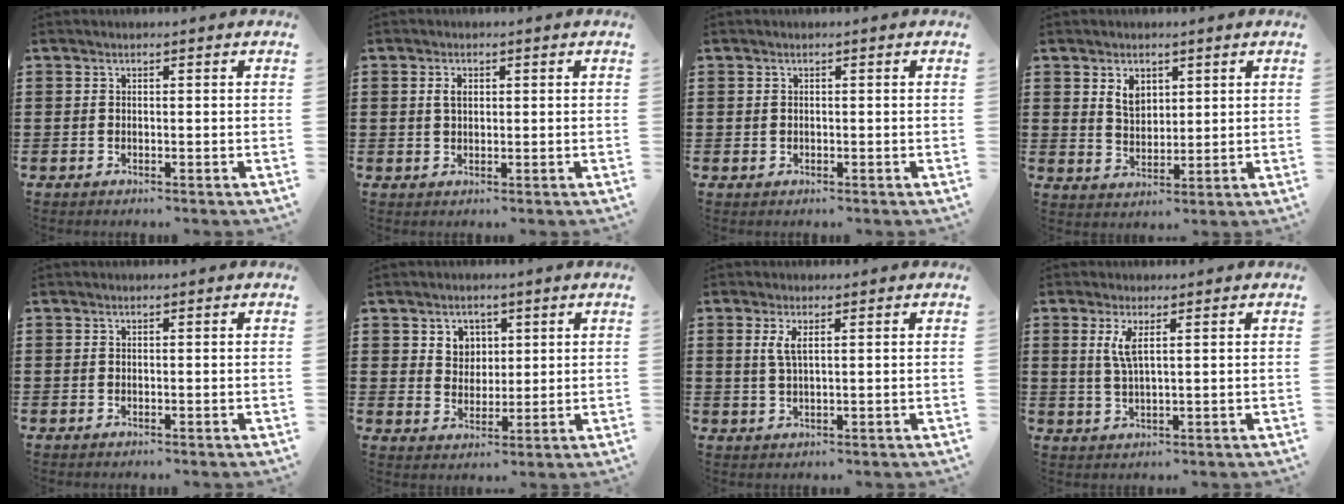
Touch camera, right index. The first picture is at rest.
{"total": 2.1, "force": [0.5, 1.2, 1.7], "torque": [-0.037, 0.007, 0.007]}
{"total": 0.6, "force": [0.1, 0.5, 0.2], "torque": [-0.005, 0.003, 0.002]}
{"total": 3.9, "force": [2.0, 2.5, 2.2], "torque": [-0.052, 0.009, 0.036]}
{"total": 0.0}
{"total": 3.9, "force": [1.9, 3.3, 0.7], "torque": [-0.022, 0.008, 0.033]}
{"total": 2.8, "force": [1.0, 0.8, 2.4], "torque": [-0.052, 0.005, 0.016]}
{"total": 3.6, "force": [1.4, 0.8, 3.3], "torque": [-0.071, 0.002, 0.022]}